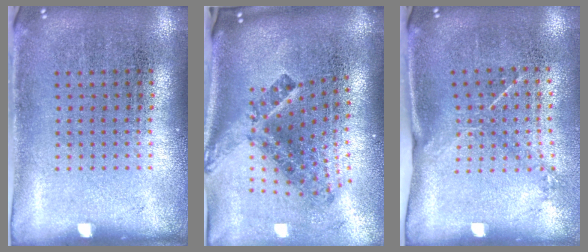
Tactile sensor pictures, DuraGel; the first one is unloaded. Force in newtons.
{"total": 2.9, "press": 1.7, "slide": 2.4}
{"total": 1.5, "press": 1.0, "slide": 1.0}